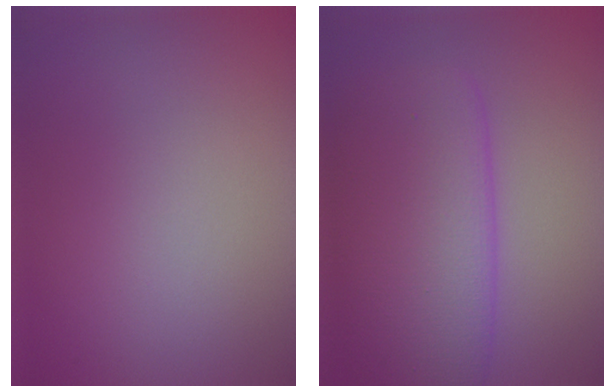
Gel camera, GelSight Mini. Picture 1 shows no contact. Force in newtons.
{"total": 6.7, "press": 6.7, "slide": 0.2}